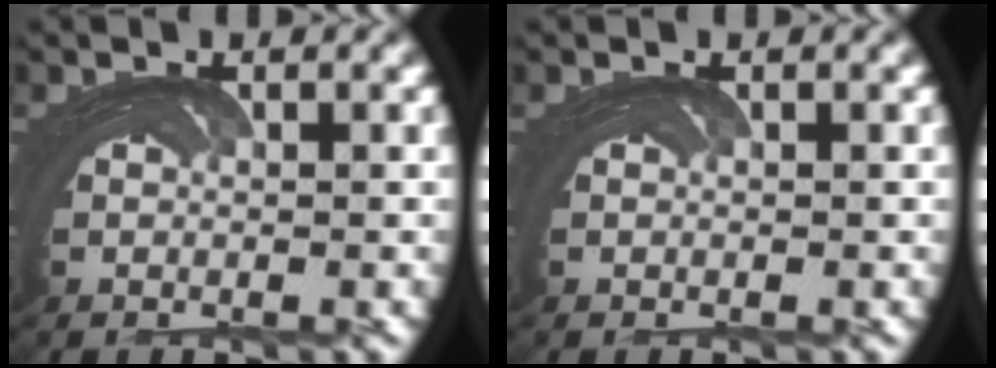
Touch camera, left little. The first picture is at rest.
{"total": 0.0}